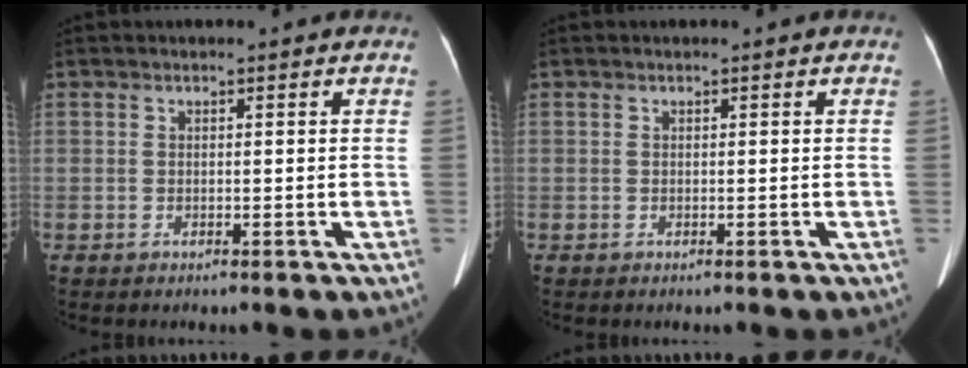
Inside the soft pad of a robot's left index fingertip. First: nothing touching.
{"total": 0.0}